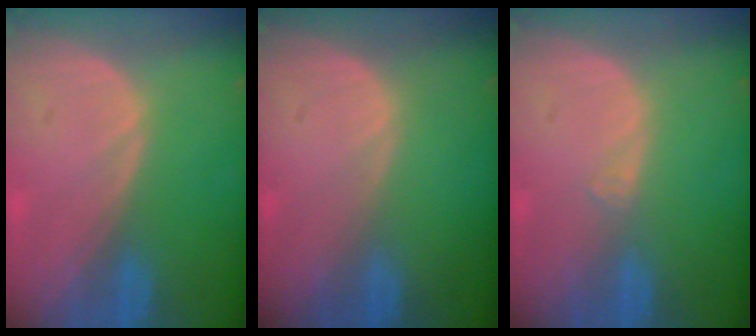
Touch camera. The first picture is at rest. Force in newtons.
{"total": 0.0}
{"total": 0.6, "press": 0.5, "slide": 0.2}